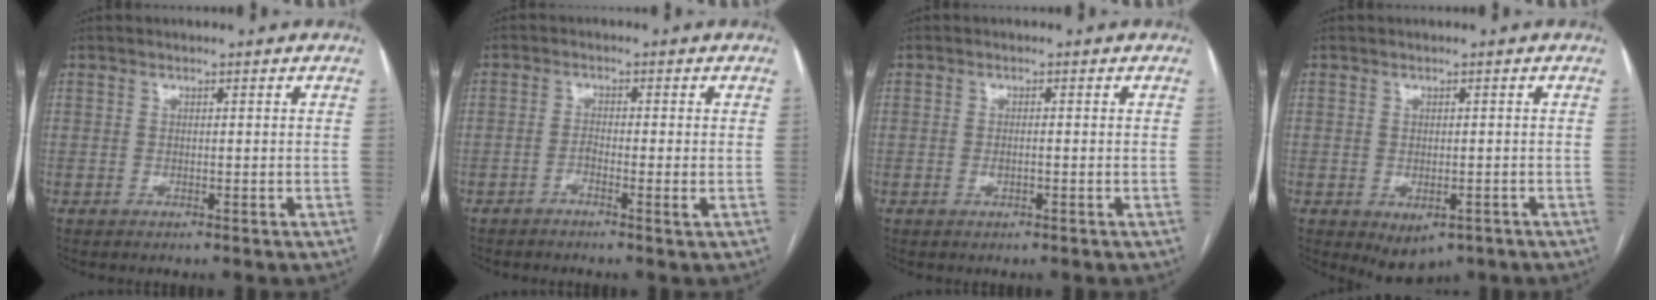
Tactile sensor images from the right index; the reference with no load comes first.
{"total": 2.3, "force": [-1.0, 0.1, 2.1], "torque": [-0.040, 0.003, -0.021]}
{"total": 1.1, "force": [-0.3, 0.3, 1.0], "torque": [-0.021, 0.000, -0.003]}
{"total": 4.3, "force": [-2.2, 2.6, 2.6], "torque": [-0.033, -0.004, -0.019]}